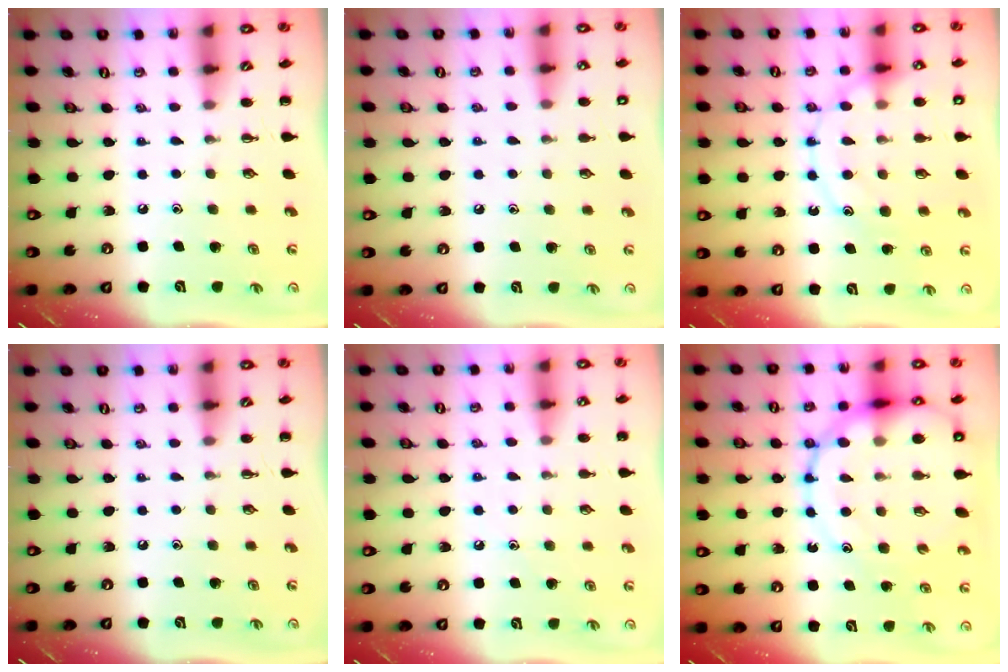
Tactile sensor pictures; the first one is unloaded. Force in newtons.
{"total": 6.9, "press": 6.5, "slide": 2.3}
{"total": 13.5, "press": 13.4, "slide": 1.1}
{"total": 0.0}
{"total": 6.8, "press": 6.5, "slide": 2.0}
{"total": 20.8, "press": 20.6, "slide": 3.0}